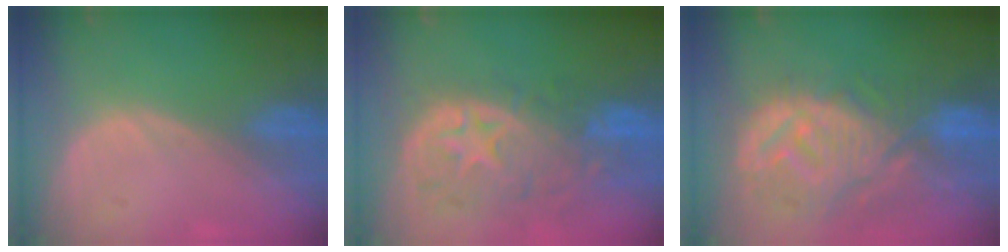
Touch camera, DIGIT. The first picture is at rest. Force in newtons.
{"total": 11.2, "press": 9.7, "slide": 5.5}
{"total": 12.3, "press": 11.0, "slide": 5.4}